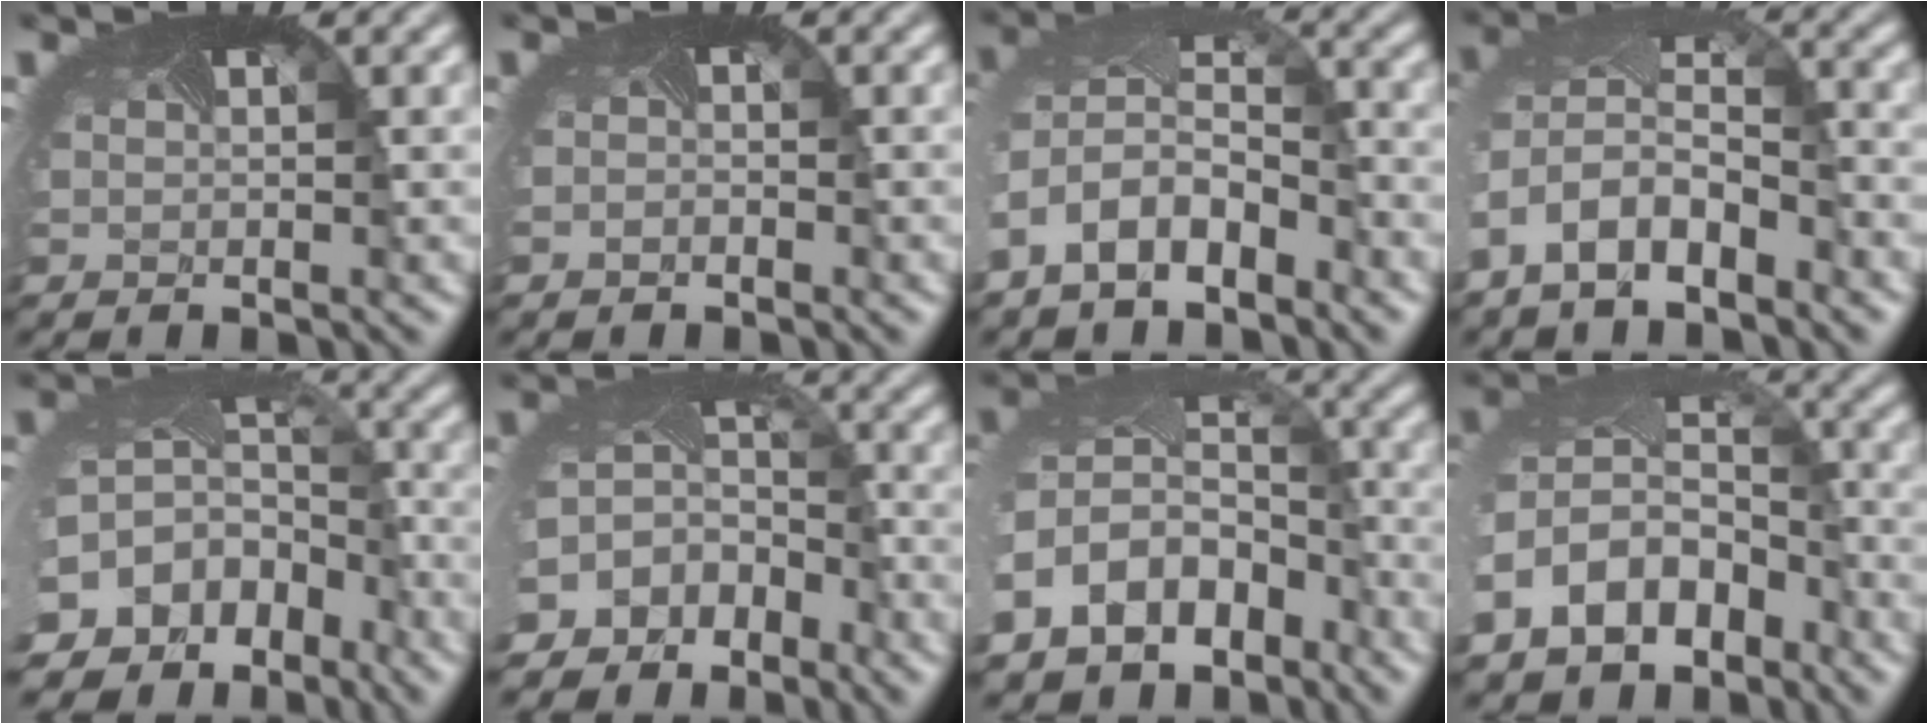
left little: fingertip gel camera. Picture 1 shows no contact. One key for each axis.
{"total": 0.7, "fx": -0.6, "fy": 0.2, "fz": -0.2, "tx": -0.012, "ty": -0.007, "tz": -0.012}
{"total": 6.5, "fx": -3.2, "fy": 4.1, "fz": 3.9, "tx": -0.101, "ty": -0.015, "tz": -0.060}
{"total": 6.2, "fx": -3.3, "fy": 3.4, "fz": 3.9, "tx": -0.100, "ty": -0.014, "tz": -0.062}
{"total": 15.2, "fx": -8.5, "fy": 11.6, "fz": 4.9, "tx": -0.135, "ty": -0.057, "tz": -0.101}
{"total": 9.0, "fx": -6.2, "fy": 6.4, "fz": 1.3, "tx": -0.058, "ty": -0.026, "tz": -0.075}
{"total": 12.7, "fx": -6.0, "fy": 9.9, "fz": 5.1, "tx": -0.154, "ty": -0.034, "tz": -0.092}
{"total": 10.3, "fx": -4.7, "fy": 7.8, "fz": 4.9, "tx": -0.138, "ty": -0.032, "tz": -0.072}